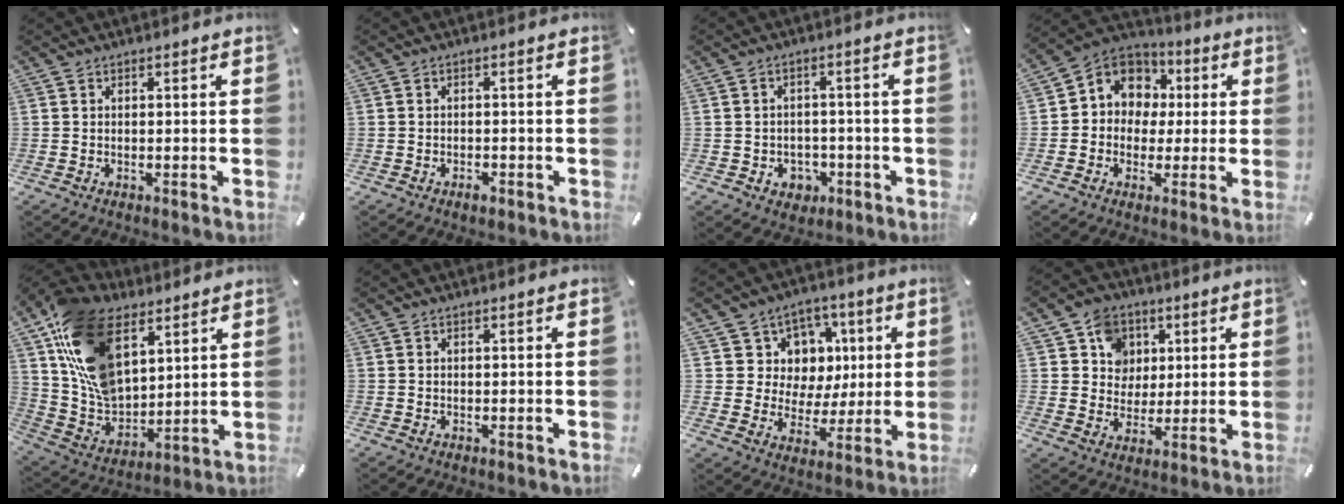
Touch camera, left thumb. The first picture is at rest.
{"total": 1.8, "force": [-1.2, 0.9, 1.0], "torque": [-0.019, 0.005, -0.023]}
{"total": 4.6, "force": [-1.3, 4.2, 1.3], "torque": [-0.009, 0.004, -0.024]}
{"total": 8.6, "force": [1.2, 8.4, 1.3], "torque": [-0.038, -0.011, 0.026]}
{"total": 21.5, "force": [9.8, 14.4, 12.6], "torque": [-0.272, -0.037, 0.188]}
{"total": 0.0}
{"total": 10.6, "force": [1.8, 10.4, 1.2], "torque": [-0.008, -0.026, 0.039]}
{"total": 9.5, "force": [3.3, 8.8, 1.6], "torque": [-0.029, -0.014, 0.062]}